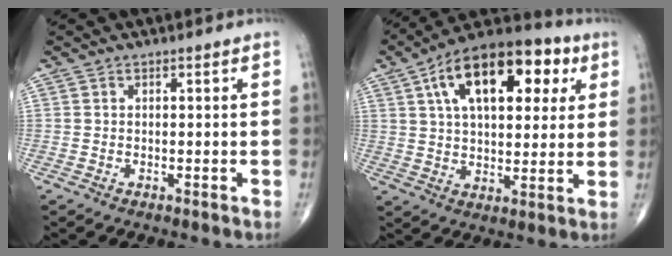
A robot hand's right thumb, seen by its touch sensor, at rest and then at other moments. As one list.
[{"total": 21.0, "force": [7.6, 10.9, 16.2], "torque": [-0.224, 0.009, 0.113]}]